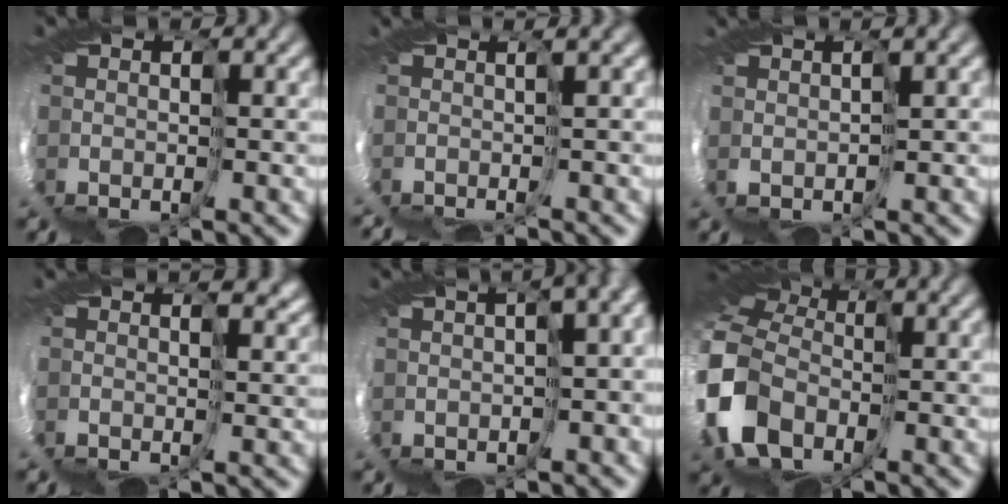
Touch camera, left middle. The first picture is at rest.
{"total": 5.5, "force": [-4.0, -3.0, -2.2], "torque": [0.020, -0.015, -0.033]}
{"total": 3.8, "force": [1.2, -2.8, -2.2], "torque": [0.030, -0.010, 0.024]}
{"total": 1.3, "force": [1.1, -0.7, 0.1], "torque": [-0.006, 0.002, 0.024]}
{"total": 6.1, "force": [-0.8, 1.0, 6.0], "torque": [-0.070, 0.024, 0.023]}
{"total": 3.8, "force": [-1.4, 2.8, 2.1], "torque": [-0.115, -0.021, -0.028]}